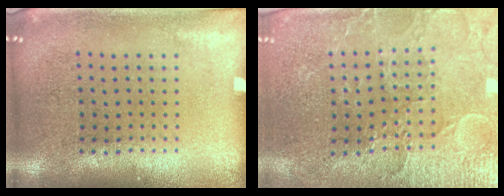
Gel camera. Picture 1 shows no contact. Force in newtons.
{"total": 3.4, "press": 3.3, "slide": 1.0}